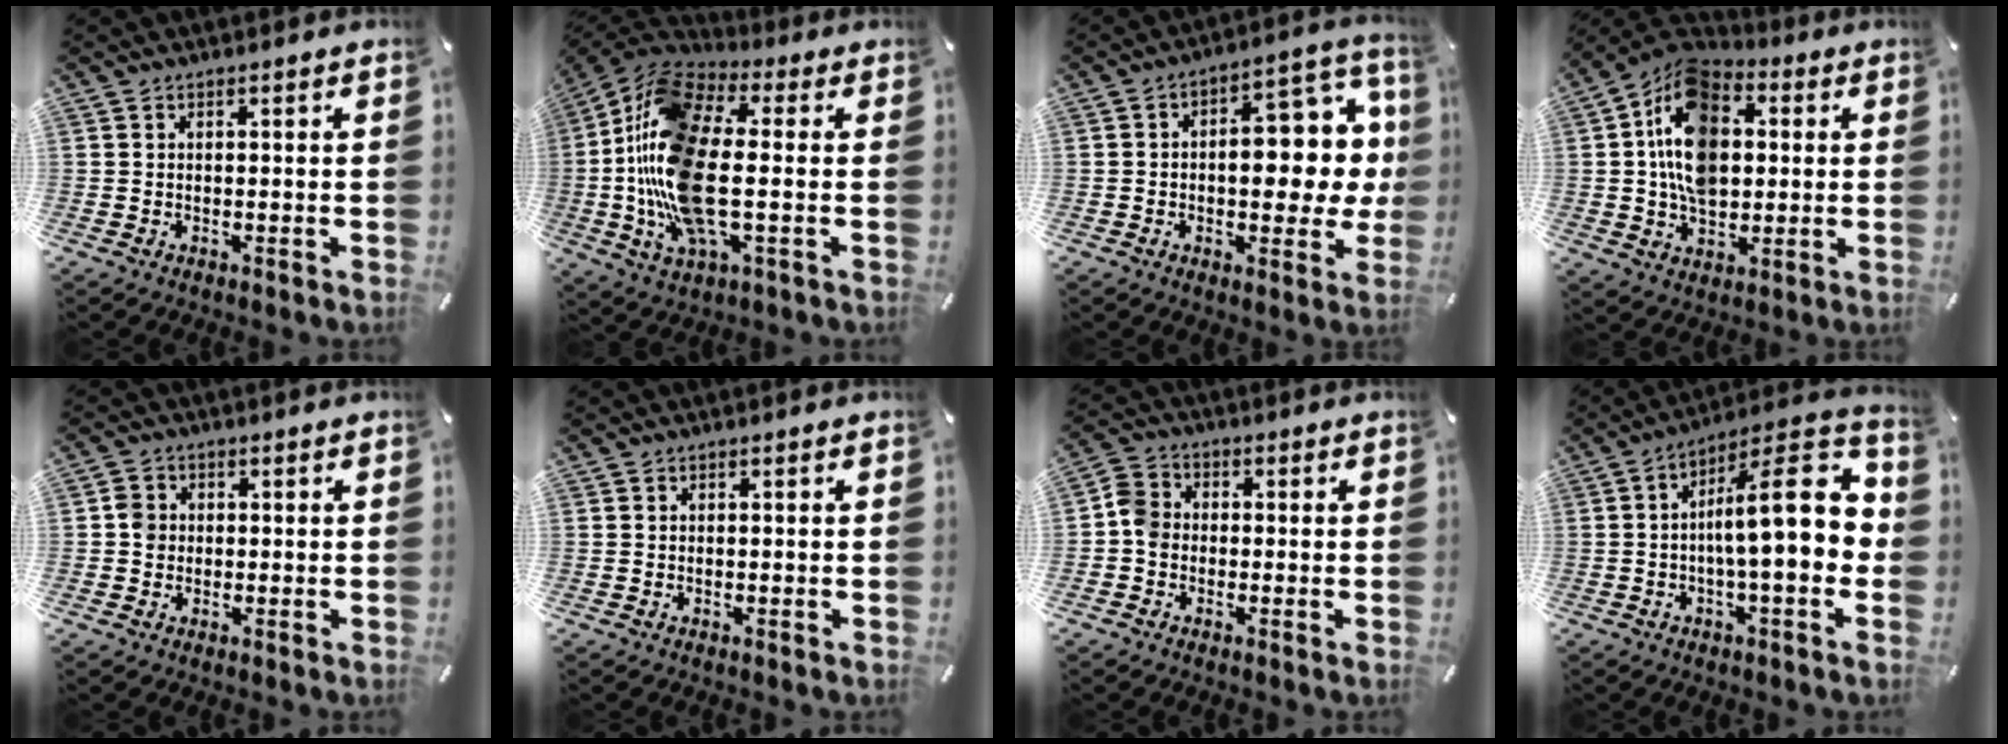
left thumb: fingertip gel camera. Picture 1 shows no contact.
{"total": 21.0, "force": [-2.0, 9.2, 18.8], "torque": [-0.411, -0.010, -0.037]}
{"total": 15.4, "force": [1.2, 8.4, 12.9], "torque": [-0.158, -0.019, 0.021]}
{"total": 15.7, "force": [1.9, 11.1, 11.0], "torque": [-0.216, 0.001, 0.032]}
{"total": 2.8, "force": [-0.3, 2.6, 1.0], "torque": [-0.012, 0.001, -0.008]}
{"total": 0.0}
{"total": 4.8, "force": [-1.2, 4.1, 2.2], "torque": [-0.045, 0.014, -0.021]}
{"total": 17.3, "force": [0.4, 5.1, 16.6], "torque": [-0.228, -0.026, -0.005]}